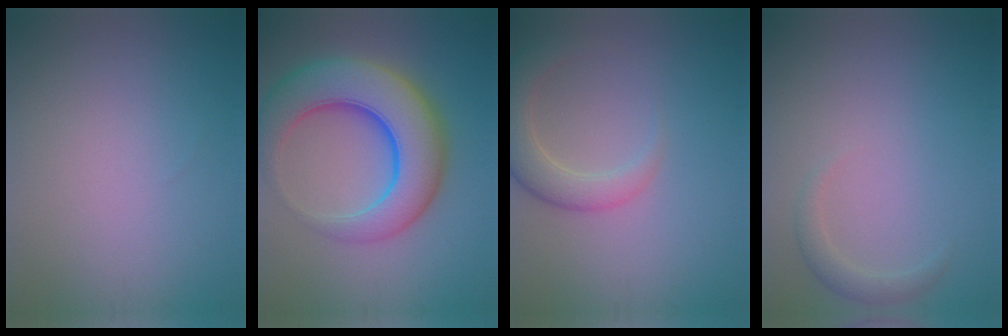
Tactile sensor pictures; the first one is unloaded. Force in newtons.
{"total": 10.1, "press": 10.1, "slide": 0.5}
{"total": 4.1, "press": 4.0, "slide": 0.6}
{"total": 1.4, "press": 1.4, "slide": 0.1}